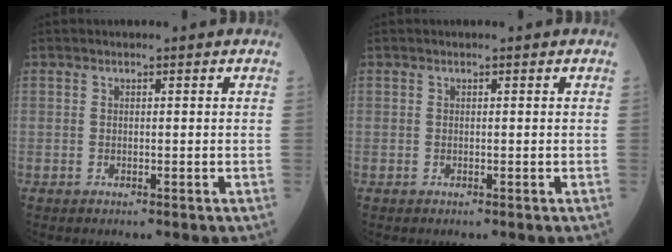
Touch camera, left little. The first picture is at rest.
{"total": 0.0}